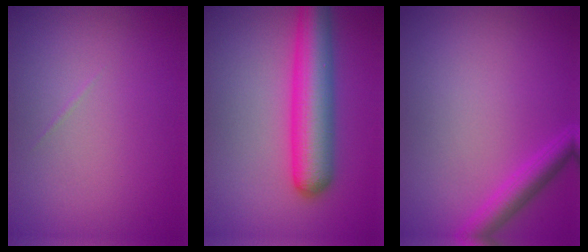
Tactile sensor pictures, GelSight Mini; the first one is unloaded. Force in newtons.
{"total": 6.9, "press": 6.9, "slide": 0.2}
{"total": 2.7, "press": 2.7, "slide": 0.1}